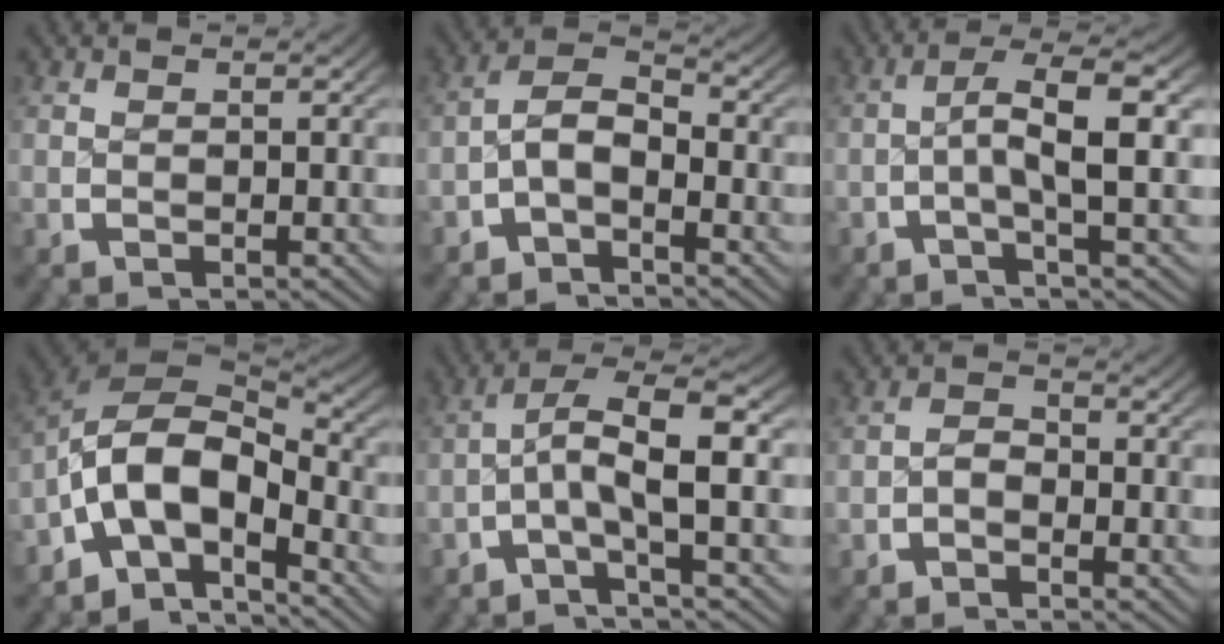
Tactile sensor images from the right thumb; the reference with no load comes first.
{"total": 6.0, "force": [-1.6, 4.0, 4.1], "torque": [-0.072, -0.014, -0.033]}
{"total": 5.0, "force": [-0.3, 1.0, 4.9], "torque": [-0.096, -0.001, -0.011]}
{"total": 14.4, "force": [-2.9, 9.8, 10.1], "torque": [-0.214, -0.051, -0.032]}
{"total": 5.4, "force": [-1.1, 2.0, 4.9], "torque": [-0.097, -0.015, -0.019]}
{"total": 1.7, "force": [-0.9, 1.1, 0.8], "torque": [-0.012, -0.004, -0.019]}